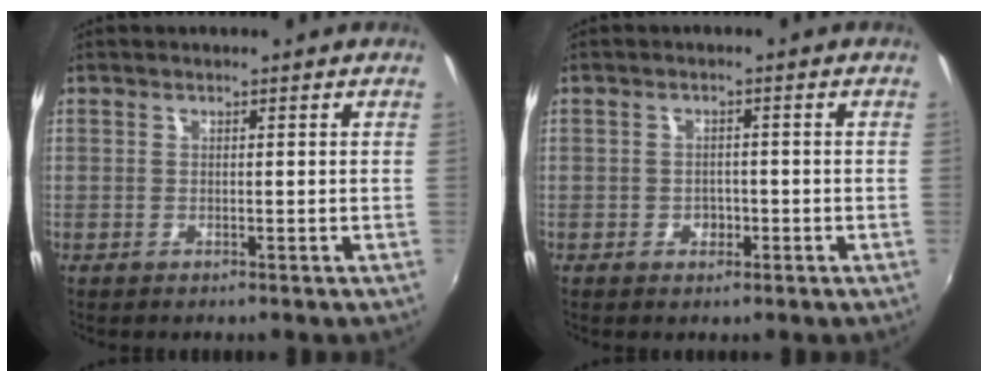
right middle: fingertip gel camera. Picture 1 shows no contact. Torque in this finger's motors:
{"motor_torque": [0.80, -0.64, 0.02, 0.00]}